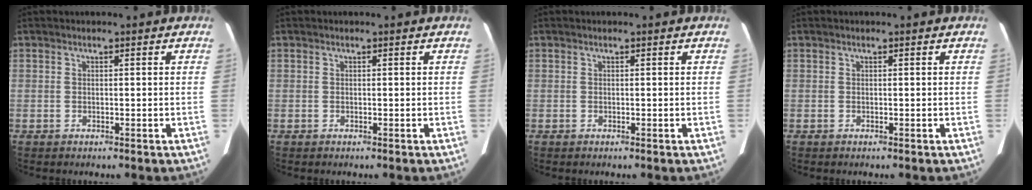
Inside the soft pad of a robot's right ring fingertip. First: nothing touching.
{"total": 0.0}
{"total": 0.0}
{"total": 0.0}